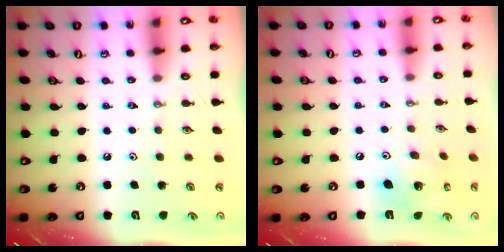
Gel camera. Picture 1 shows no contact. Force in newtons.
{"total": 14.1, "press": 13.8, "slide": 3.1}